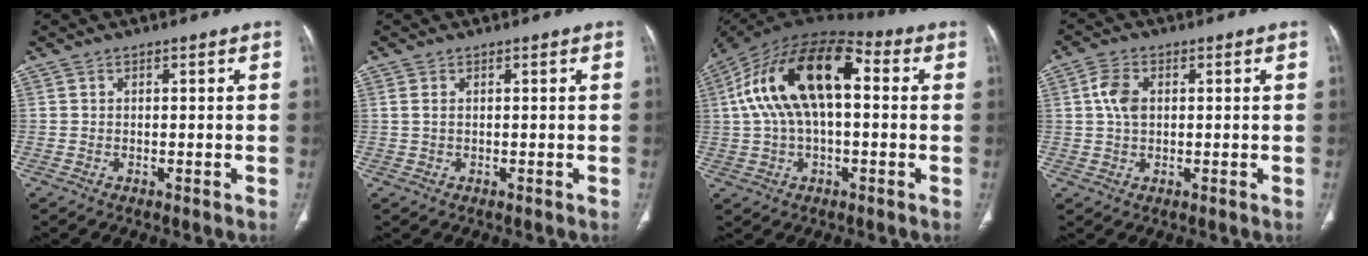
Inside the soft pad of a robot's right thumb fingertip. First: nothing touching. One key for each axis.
{"total": 1.1, "fx": 0.4, "fy": 0.5, "fz": 0.9, "tx": -0.027, "ty": 0.009, "tz": 0.013}
{"total": 20.1, "fx": 3.1, "fy": 10.2, "fz": 17.0, "tx": -0.308, "ty": 0.046, "tz": 0.042}
{"total": 4.9, "fx": 0.9, "fy": 3.1, "fz": 3.7, "tx": -0.078, "ty": 0.004, "tz": 0.016}